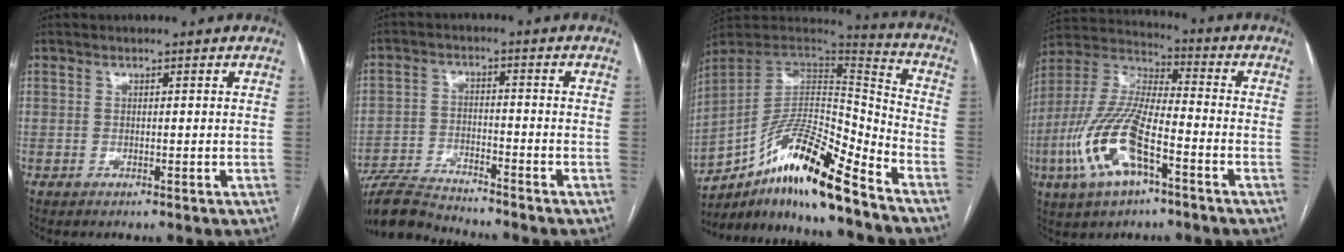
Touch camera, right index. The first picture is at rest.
{"total": 8.4, "force": [-8.2, -0.1, 1.7], "torque": [-0.032, -0.010, -0.151]}
{"total": 19.3, "force": [-13.5, 2.3, 13.5], "torque": [-0.243, 0.000, -0.241]}
{"total": 15.8, "force": [-6.2, 5.2, 13.5], "torque": [-0.302, -0.001, -0.113]}